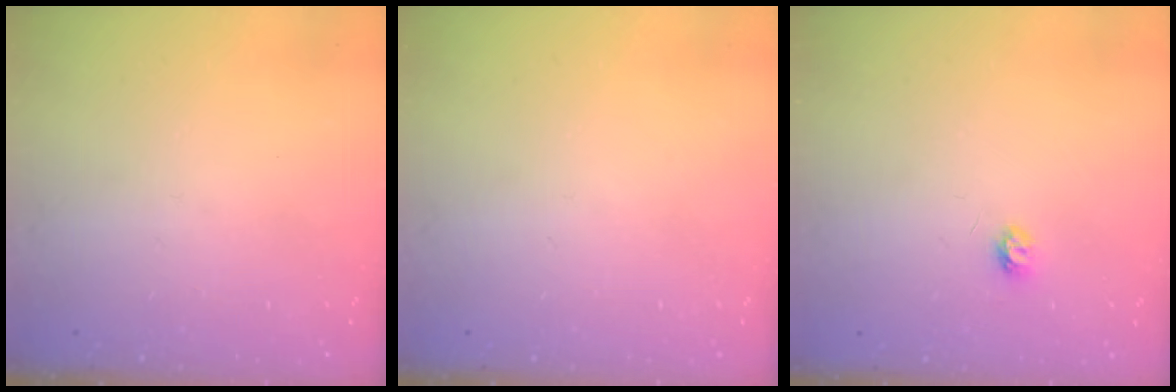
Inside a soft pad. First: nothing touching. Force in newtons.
{"total": 0.0}
{"total": 3.4, "press": 3.4, "slide": 0.3}